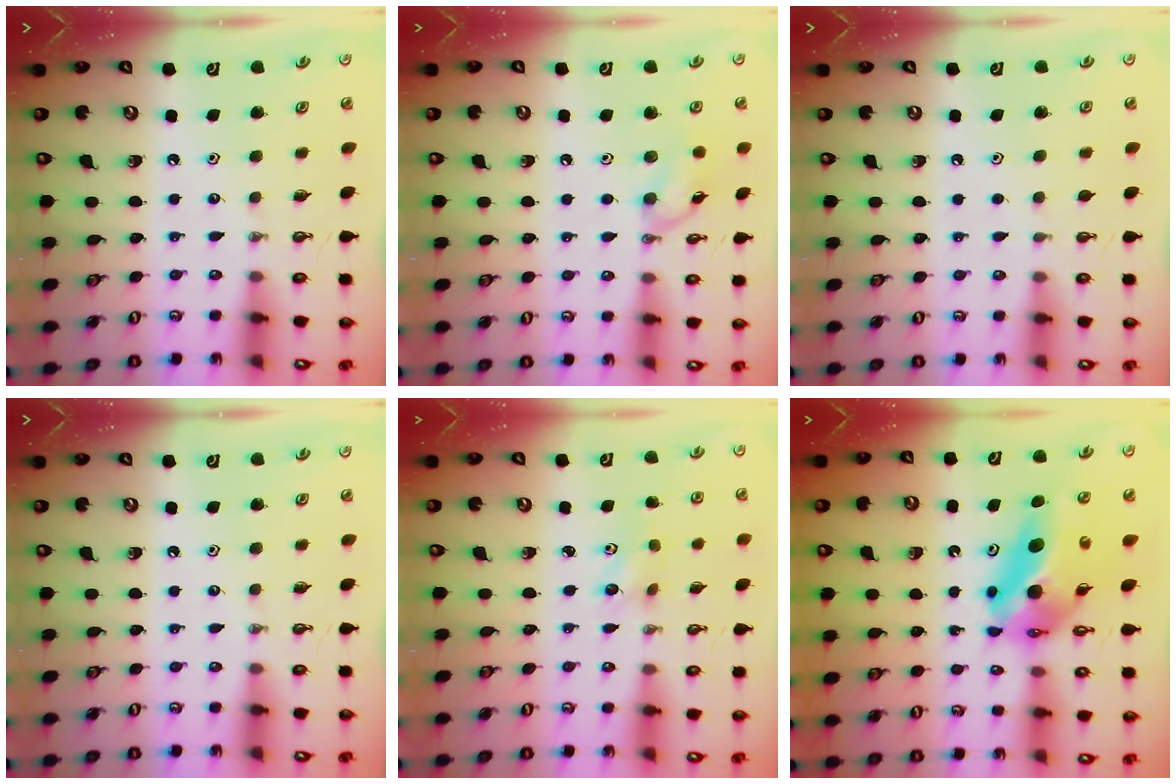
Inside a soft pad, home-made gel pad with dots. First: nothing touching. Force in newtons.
{"total": 8.4, "press": 8.4, "slide": 0.4}
{"total": 0.5, "press": 0.0, "slide": 0.5}
{"total": 0.0}
{"total": 6.2, "press": 5.2, "slide": 3.5}
{"total": 13.2, "press": 11.0, "slide": 7.2}